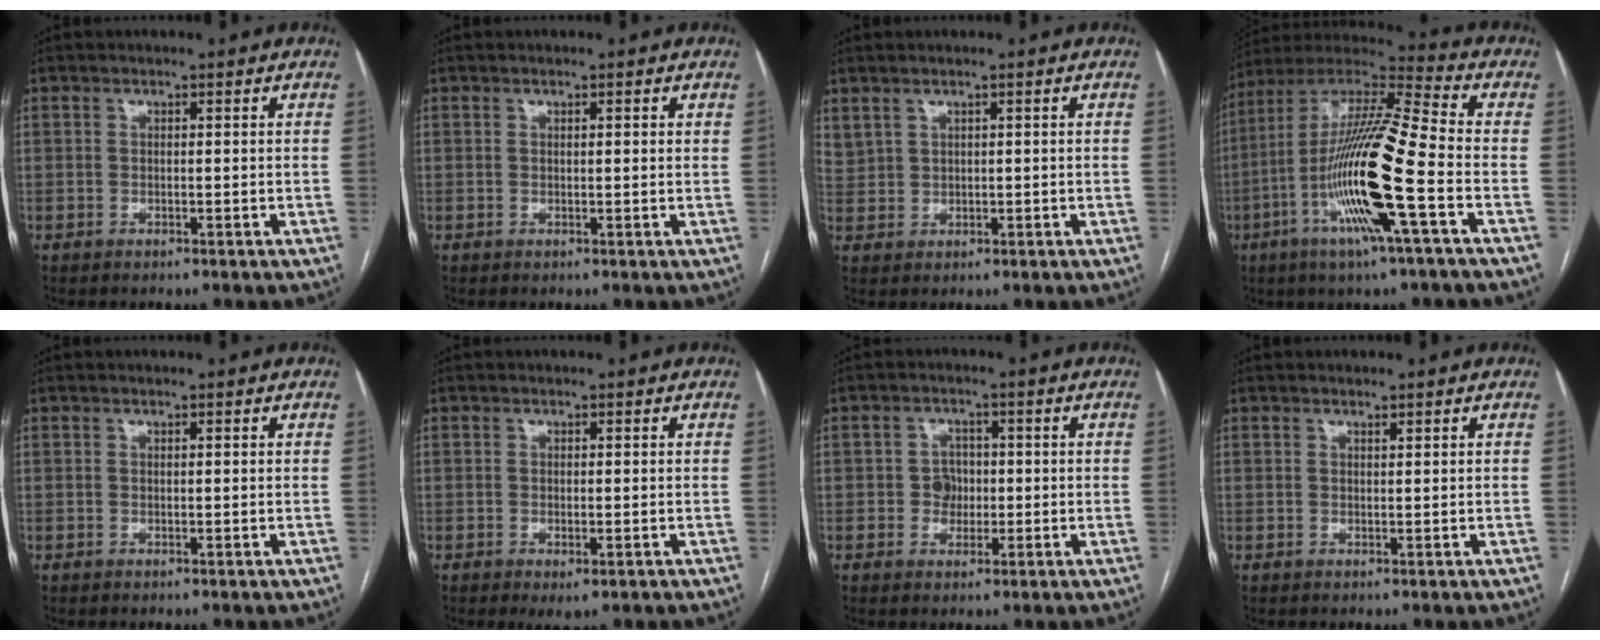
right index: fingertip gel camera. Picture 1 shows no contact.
{"total": 1.0, "force": [0.5, 0.1, 0.9], "torque": [-0.017, 0.003, 0.006]}
{"total": 6.4, "force": [3.5, 5.3, 1.2], "torque": [-0.039, 0.016, 0.085]}
{"total": 18.7, "force": [-5.5, 0.4, 17.9], "torque": [-0.357, -0.012, -0.111]}
{"total": 0.0}
{"total": 2.2, "force": [-1.0, 0.8, 1.9], "torque": [-0.026, -0.004, -0.008]}
{"total": 3.4, "force": [-0.3, 3.1, 1.4], "torque": [-0.015, 0.010, -0.003]}
{"total": 0.6, "force": [0.5, 0.0, 0.3], "torque": [-0.007, -0.002, 0.009]}